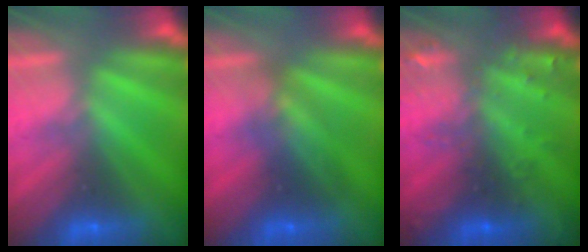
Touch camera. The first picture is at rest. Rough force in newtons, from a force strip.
{"total": 2.9}
{"total": 3.0}